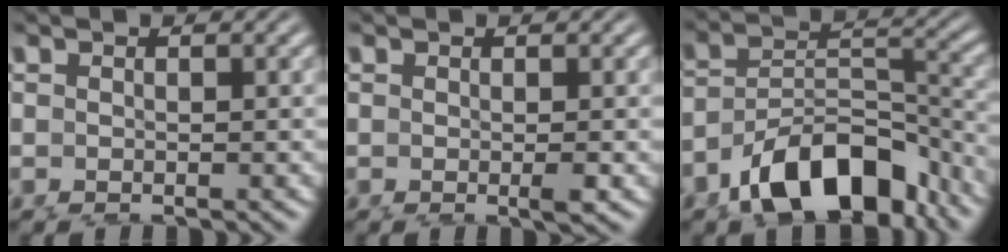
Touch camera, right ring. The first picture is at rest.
{"total": 0.9, "force": [-0.1, -0.1, 0.8], "torque": [-0.011, -0.003, 0.002]}
{"total": 8.2, "force": [-5.3, 4.2, 4.7], "torque": [-0.065, -0.018, -0.074]}